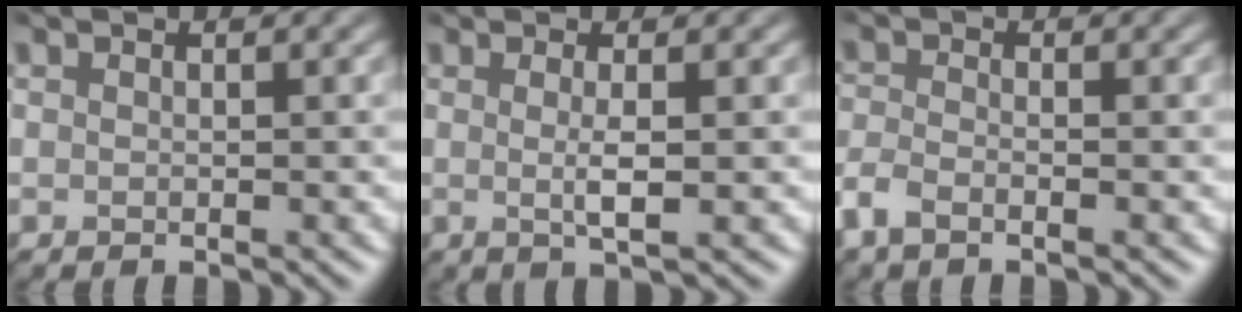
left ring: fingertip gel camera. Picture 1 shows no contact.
{"total": 2.5, "force": [0.0, 0.4, 2.5], "torque": [-0.047, -0.004, 0.000]}
{"total": 2.4, "force": [-1.9, 0.6, 1.3], "torque": [-0.044, -0.004, -0.037]}